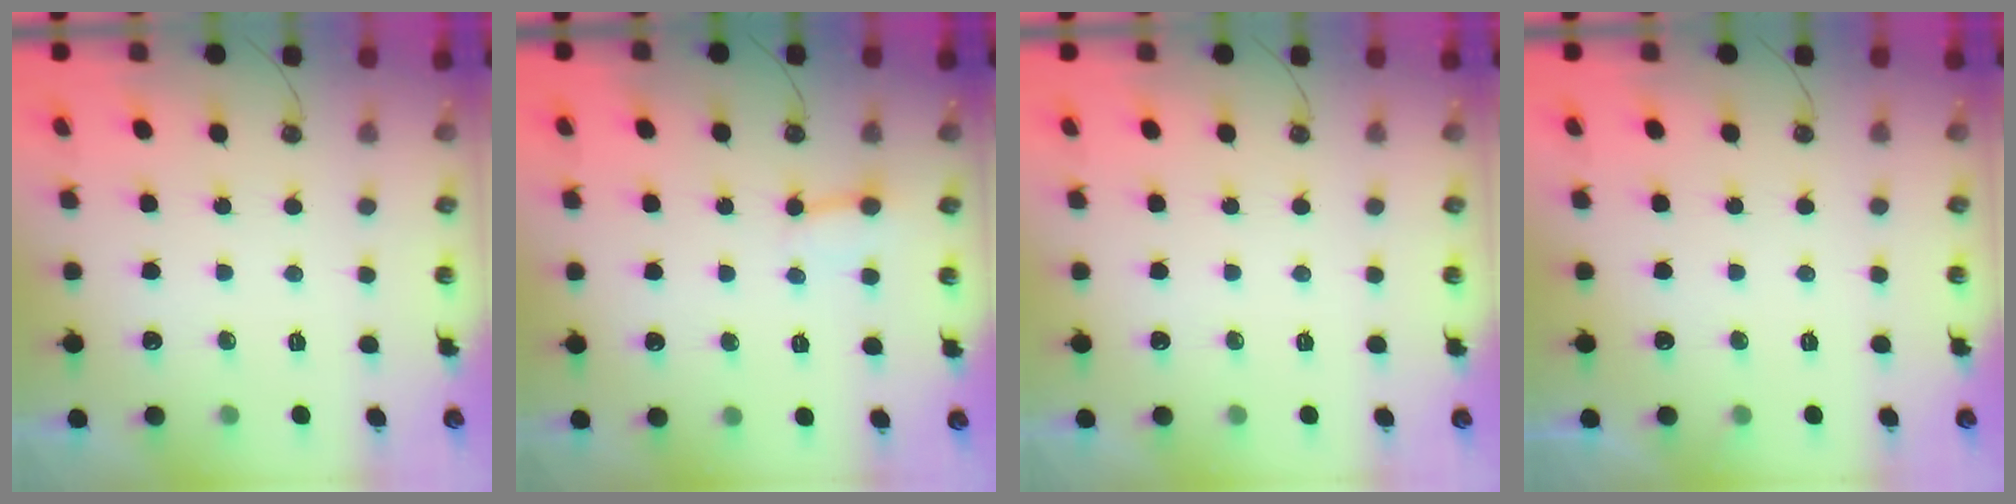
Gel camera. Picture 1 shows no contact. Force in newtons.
{"total": 2.4, "press": 2.4, "slide": 0.1}
{"total": 0.0}
{"total": 2.9, "press": 2.9, "slide": 0.2}